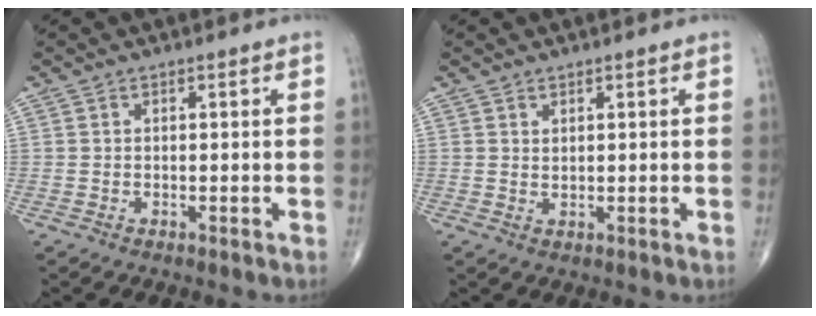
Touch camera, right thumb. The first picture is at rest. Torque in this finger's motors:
{"motor_torque": [-0.11, -0.02, -0.04, -0.36, 0.00]}